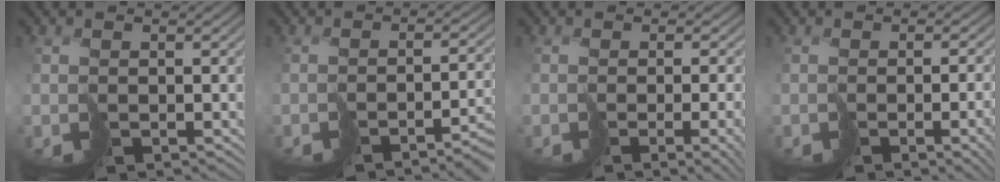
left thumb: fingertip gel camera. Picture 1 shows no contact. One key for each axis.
{"total": 5.9, "fx": -4.4, "fy": 0.5, "fz": 4.0, "tx": -0.039, "ty": -0.008, "tz": -0.061}
{"total": 6.2, "fx": -2.1, "fy": 1.9, "fz": 5.6, "tx": -0.064, "ty": -0.024, "tz": -0.002}
{"total": 6.2, "fx": -2.2, "fy": 1.7, "fz": 5.6, "tx": -0.062, "ty": -0.025, "tz": -0.012}